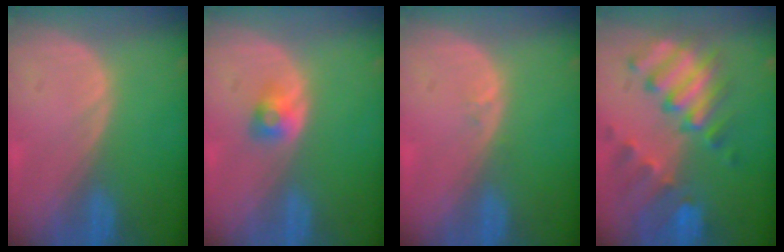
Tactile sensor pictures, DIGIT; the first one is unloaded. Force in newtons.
{"total": 2.6, "press": 2.3, "slide": 1.2}
{"total": 0.6, "press": 0.5, "slide": 0.4}
{"total": 10.2, "press": 8.9, "slide": 5.0}